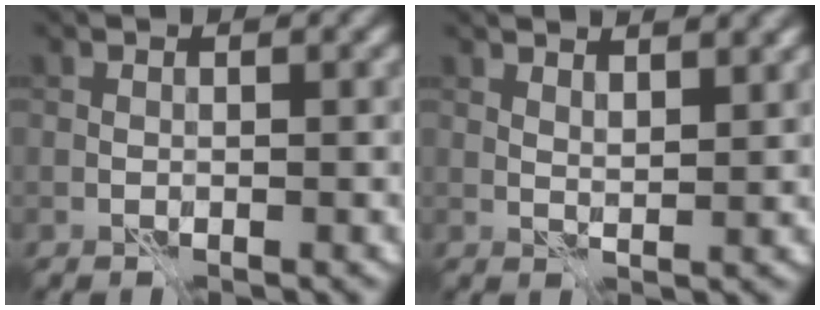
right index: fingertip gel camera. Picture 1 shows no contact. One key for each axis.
{"total": 3.5, "fx": 2.8, "fy": 0.8, "fz": 2.0, "tx": -0.025, "ty": 0.004, "tz": 0.033}